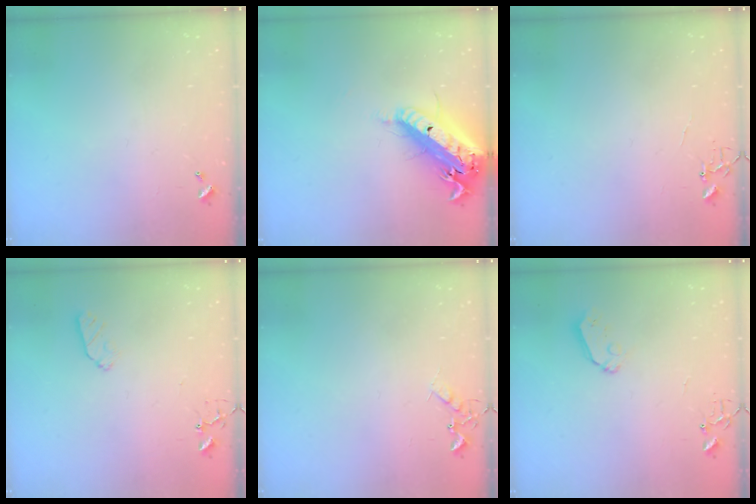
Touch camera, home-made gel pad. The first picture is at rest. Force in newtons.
{"total": 21.6, "press": 21.0, "slide": 5.0}
{"total": 4.3, "press": 4.3, "slide": 0.3}
{"total": 5.4, "press": 5.3, "slide": 0.7}
{"total": 5.8, "press": 5.7, "slide": 0.6}
{"total": 6.1, "press": 6.0, "slide": 0.4}